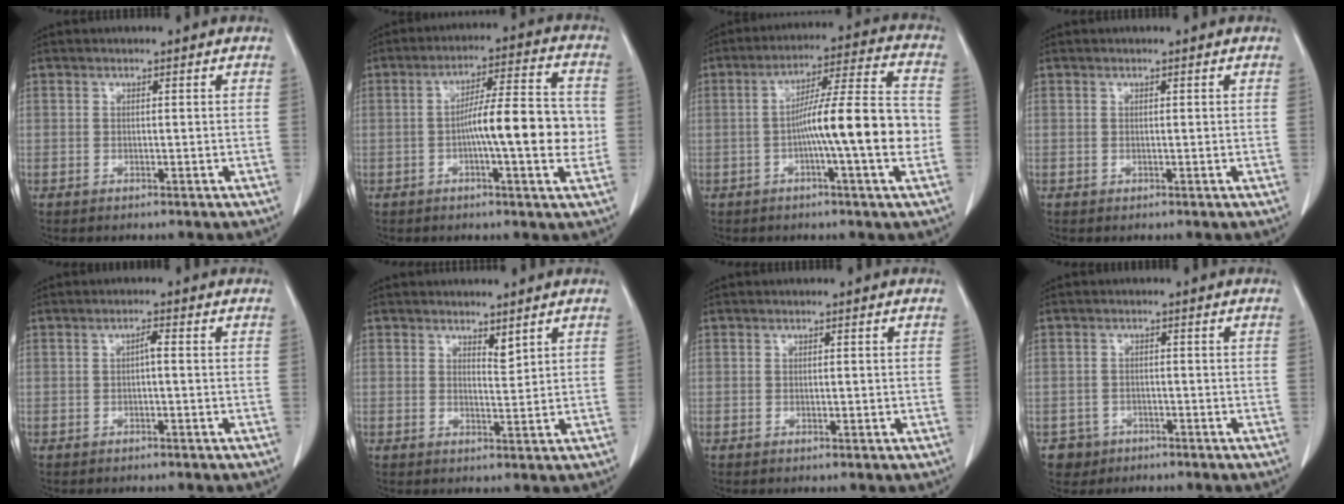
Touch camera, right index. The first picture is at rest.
{"total": 12.0, "force": [-1.5, 1.6, 11.8], "torque": [-0.181, 0.018, -0.026]}
{"total": 13.4, "force": [-2.5, -0.1, 13.1], "torque": [-0.213, 0.014, -0.045]}
{"total": 0.0}
{"total": 1.3, "force": [-0.1, 0.2, 1.3], "torque": [-0.021, 0.004, -0.001]}
{"total": 1.9, "force": [1.6, 0.4, 1.0], "torque": [-0.018, -0.009, 0.031]}
{"total": 0.5, "force": [-0.1, 0.3, 0.4], "torque": [-0.009, -0.002, 0.000]}
{"total": 3.3, "force": [-1.7, 2.8, -0.3], "torque": [0.006, 0.012, -0.029]}